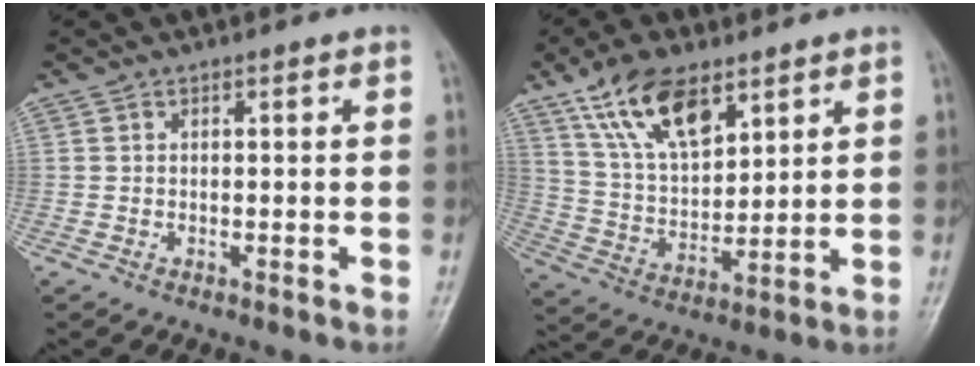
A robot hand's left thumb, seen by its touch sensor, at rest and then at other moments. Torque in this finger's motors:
{"motor_torque": [1.08, 1.08, 0.47, -0.48, 0.30]}